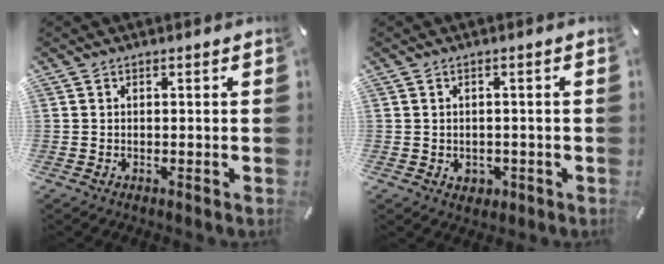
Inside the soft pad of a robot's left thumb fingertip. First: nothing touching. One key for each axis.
{"total": 2.5, "fx": -0.6, "fy": 2.3, "fz": 0.9, "tx": -0.009, "ty": 0.000, "tz": -0.013}